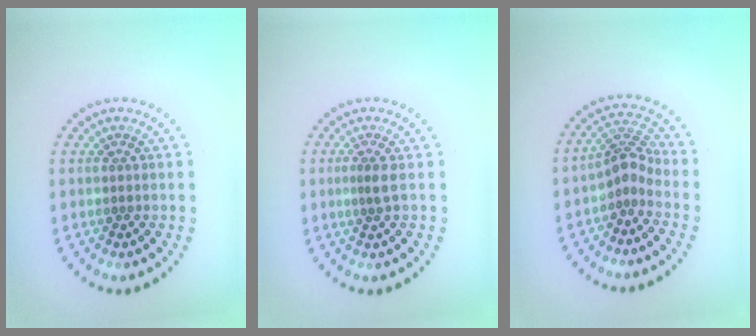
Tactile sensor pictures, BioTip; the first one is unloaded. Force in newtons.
{"total": 1.1, "press": 0.7, "slide": 0.9}
{"total": 2.5, "press": 1.9, "slide": 1.7}